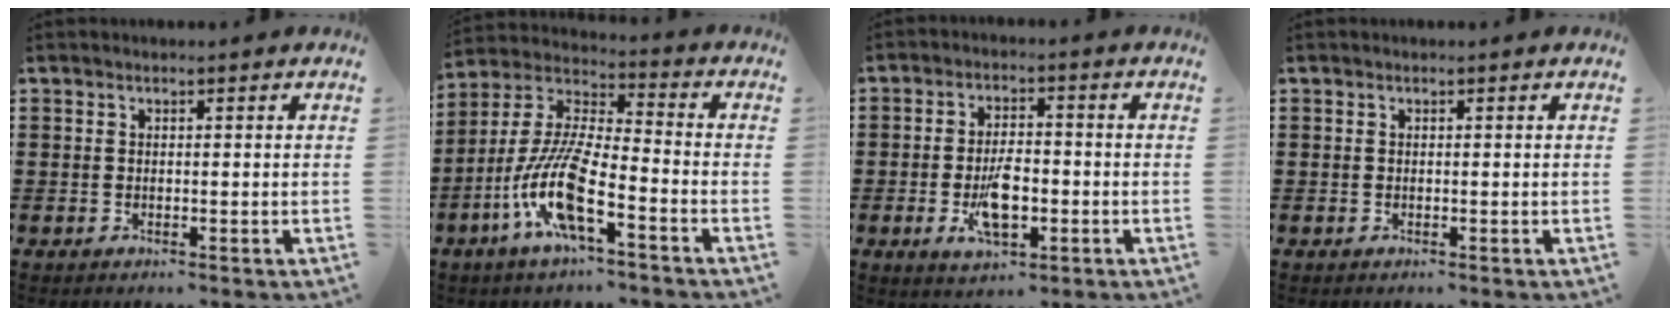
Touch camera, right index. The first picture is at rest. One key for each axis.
{"total": 11.7, "fx": -5.7, "fy": 2.4, "fz": 9.9, "tx": -0.234, "ty": -0.015, "tz": -0.117}
{"total": 6.7, "fx": -1.8, "fy": 3.0, "fz": 5.7, "tx": -0.115, "ty": 0.002, "tz": -0.035}
{"total": 0.0}